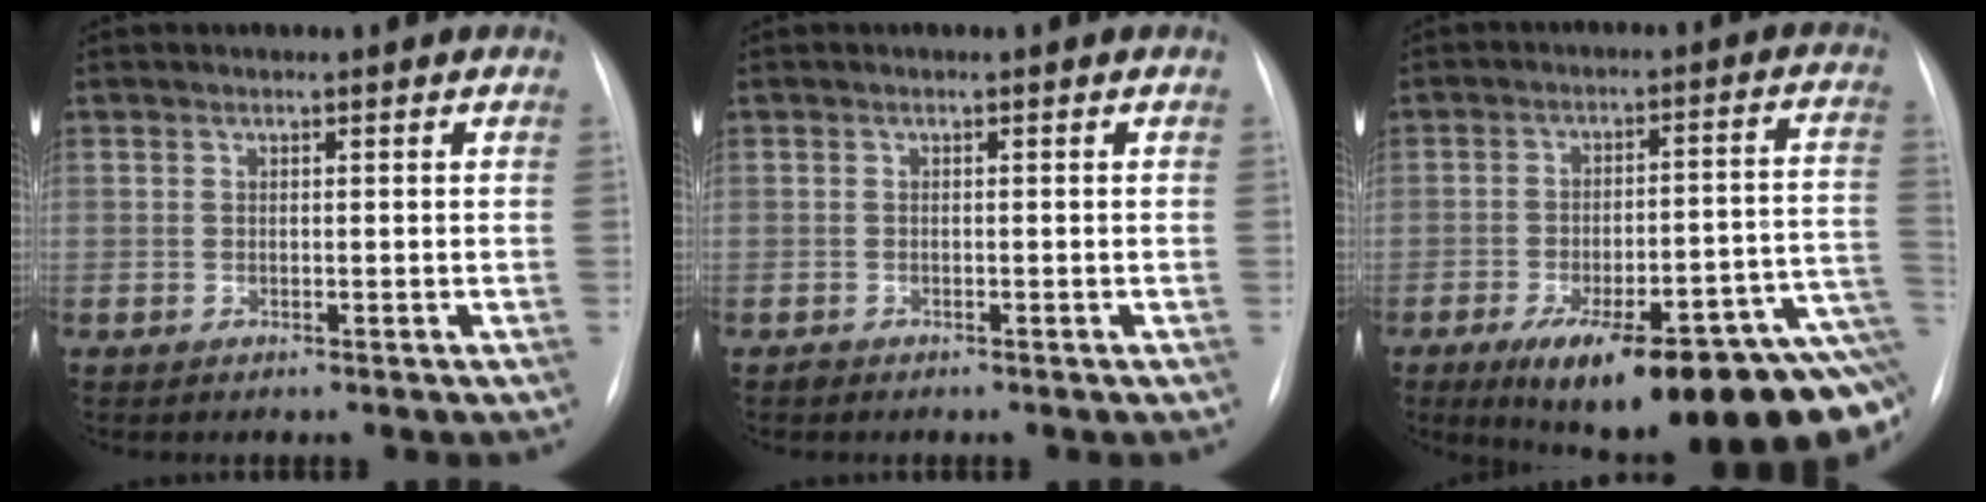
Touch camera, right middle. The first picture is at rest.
{"total": 0.5, "force": [-0.4, 0.3, 0.1], "torque": [-0.004, 0.000, -0.009]}
{"total": 24.6, "force": [-14.8, 5.5, 18.9], "torque": [-0.170, 0.018, -0.198]}